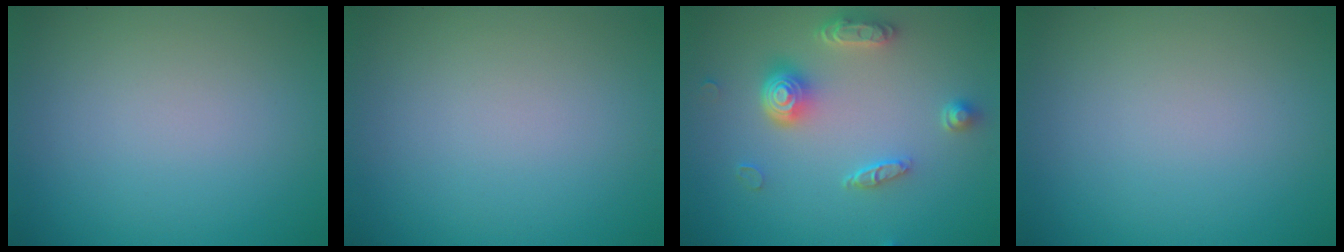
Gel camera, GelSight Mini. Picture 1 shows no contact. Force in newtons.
{"total": 0.0}
{"total": 4.3, "press": 3.4, "slide": 2.6}
{"total": 0.0}